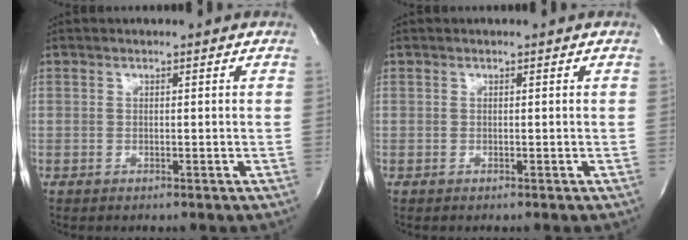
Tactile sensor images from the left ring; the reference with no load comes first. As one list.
[{"total": 0.0}]